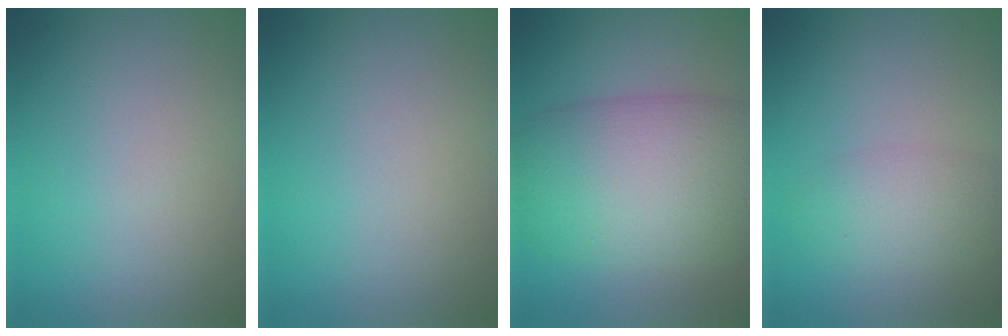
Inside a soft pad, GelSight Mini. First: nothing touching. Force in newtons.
{"total": 0.0}
{"total": 11.1, "press": 11.1, "slide": 0.3}
{"total": 2.8, "press": 2.8, "slide": 0.1}